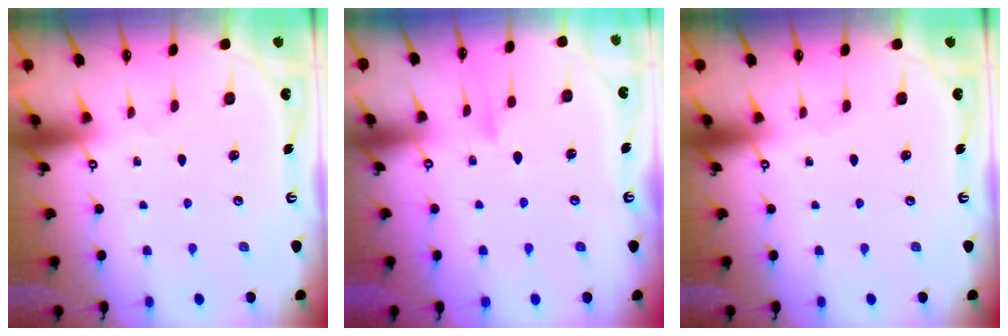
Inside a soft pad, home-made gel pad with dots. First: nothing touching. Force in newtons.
{"total": 7.7, "press": 7.4, "slide": 2.1}
{"total": 0.0}